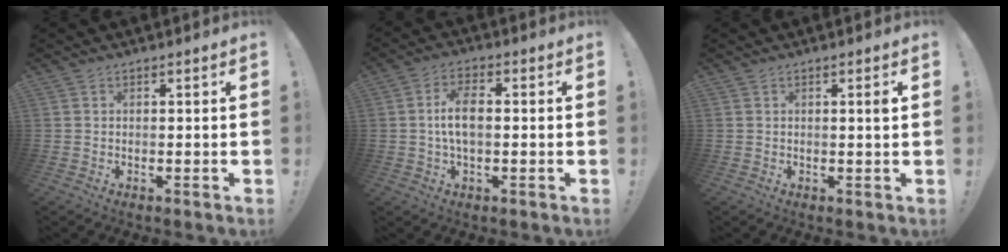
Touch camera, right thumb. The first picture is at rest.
{"total": 7.6, "force": [-0.1, 3.6, 6.7], "torque": [-0.115, 0.001, -0.004]}
{"total": 1.5, "force": [0.4, -0.3, 1.4], "torque": [-0.016, -0.005, 0.002]}